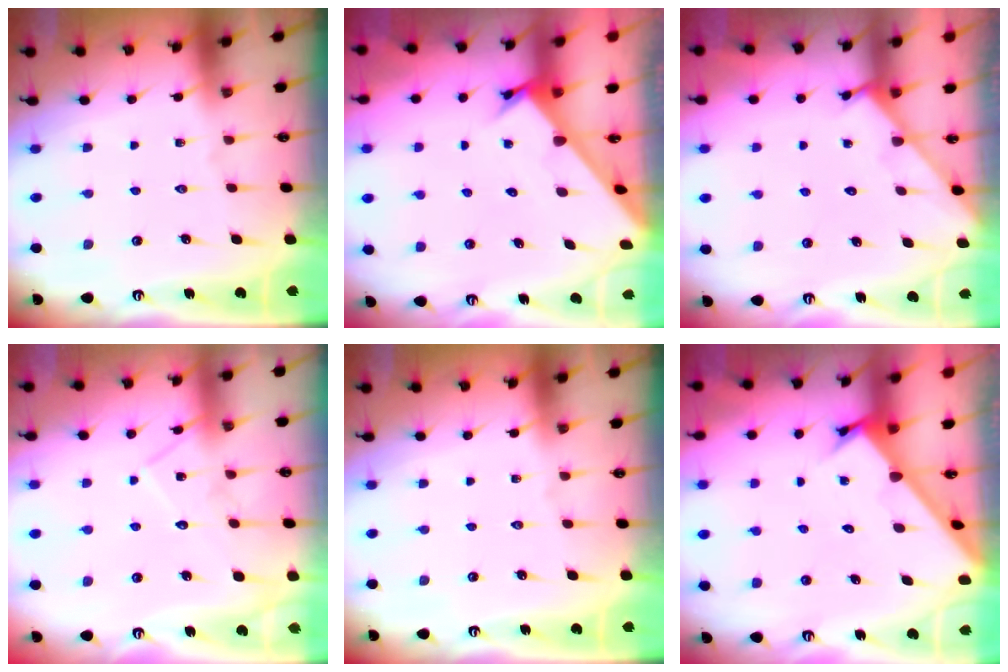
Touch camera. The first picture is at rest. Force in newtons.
{"total": 2.1, "press": 2.1, "slide": 0.1}
{"total": 1.2, "press": 1.2, "slide": 0.1}
{"total": 10.5, "press": 10.5, "slide": 0.6}
{"total": 0.0}
{"total": 2.4, "press": 2.4, "slide": 0.2}